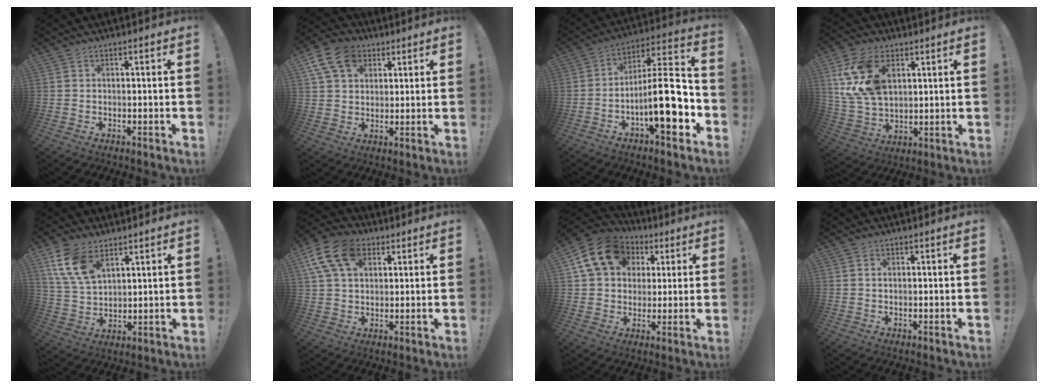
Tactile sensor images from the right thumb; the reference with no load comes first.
{"total": 13.1, "force": [6.0, 9.5, 6.8], "torque": [-0.128, -0.016, 0.120]}
{"total": 20.3, "force": [-5.8, 5.9, 18.5], "torque": [-0.312, 0.034, -0.089]}
{"total": 16.7, "force": [6.4, 11.0, 10.9], "torque": [-0.206, -0.020, 0.125]}
{"total": 12.6, "force": [7.1, 7.4, 7.2], "torque": [-0.141, -0.022, 0.139]}
{"total": 15.0, "force": [6.4, 9.9, 9.3], "torque": [-0.173, -0.020, 0.123]}
{"total": 16.7, "force": [6.3, 12.8, 8.6], "torque": [-0.135, -0.016, 0.126]}
{"total": 1.0, "force": [0.4, 0.5, 0.7], "torque": [-0.010, 0.000, 0.005]}